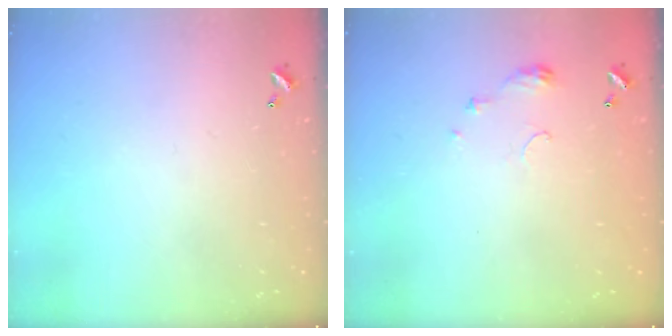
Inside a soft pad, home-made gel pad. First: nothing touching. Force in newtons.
{"total": 5.8, "press": 5.8, "slide": 0.6}